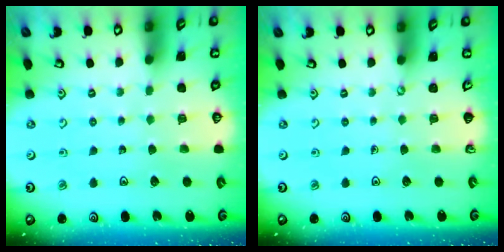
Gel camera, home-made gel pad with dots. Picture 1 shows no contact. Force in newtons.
{"total": 0.0}